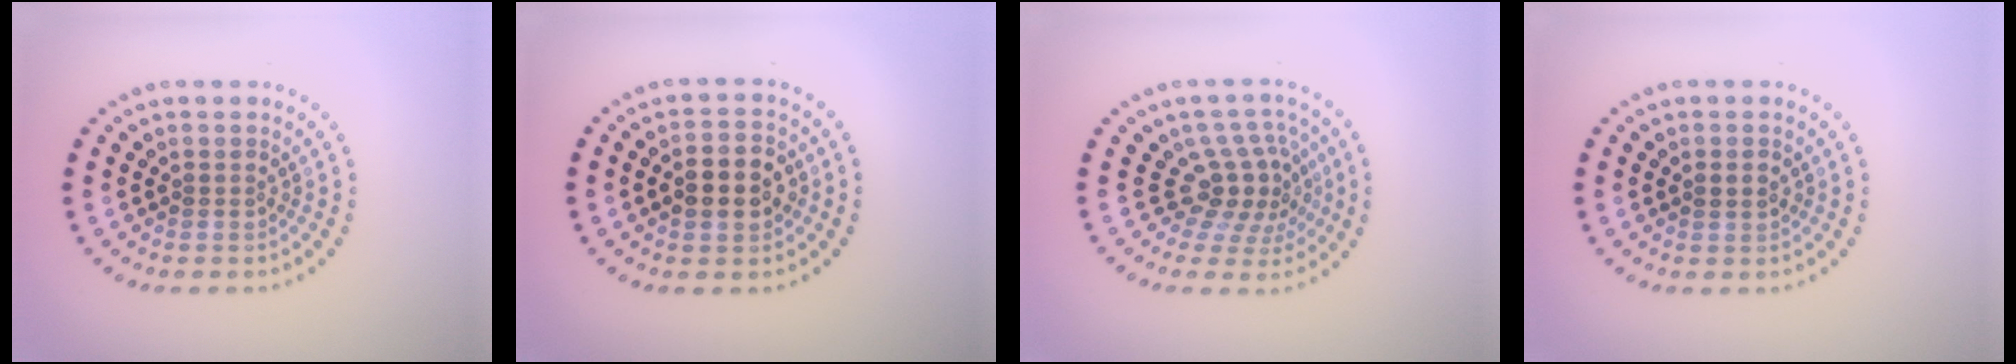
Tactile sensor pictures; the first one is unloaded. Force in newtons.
{"total": 4.2, "press": 4.2, "slide": 0.0}
{"total": 3.9, "press": 2.8, "slide": 2.7}
{"total": 1.5, "press": 1.5, "slide": 0.1}